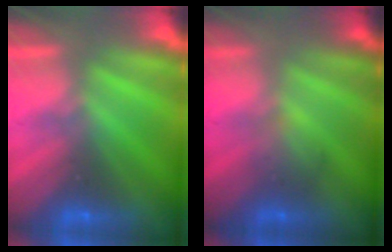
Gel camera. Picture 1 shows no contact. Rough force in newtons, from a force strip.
{"total": 1.8}